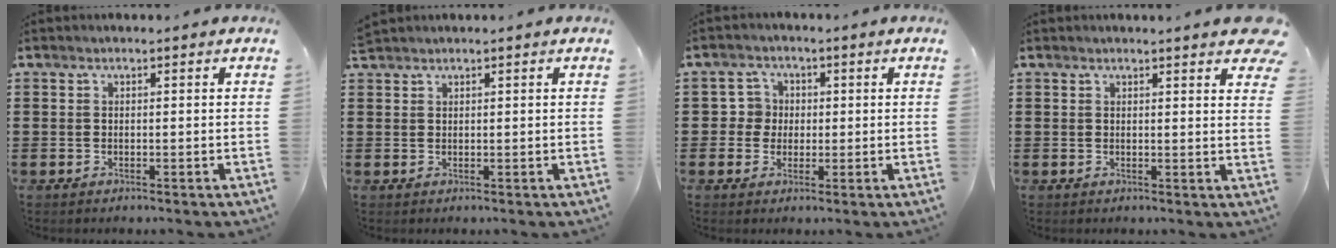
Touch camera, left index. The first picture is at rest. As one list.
[{"total": 1.0, "force": [1.0, 0.1, 0.1], "torque": [-0.004, 0.000, 0.021]}, {"total": 3.6, "force": [0.1, 3.6, 0.6], "torque": [-0.030, 0.010, -0.001]}, {"total": 3.3, "force": [2.7, 0.4, 1.9], "torque": [-0.021, -0.010, 0.045]}]